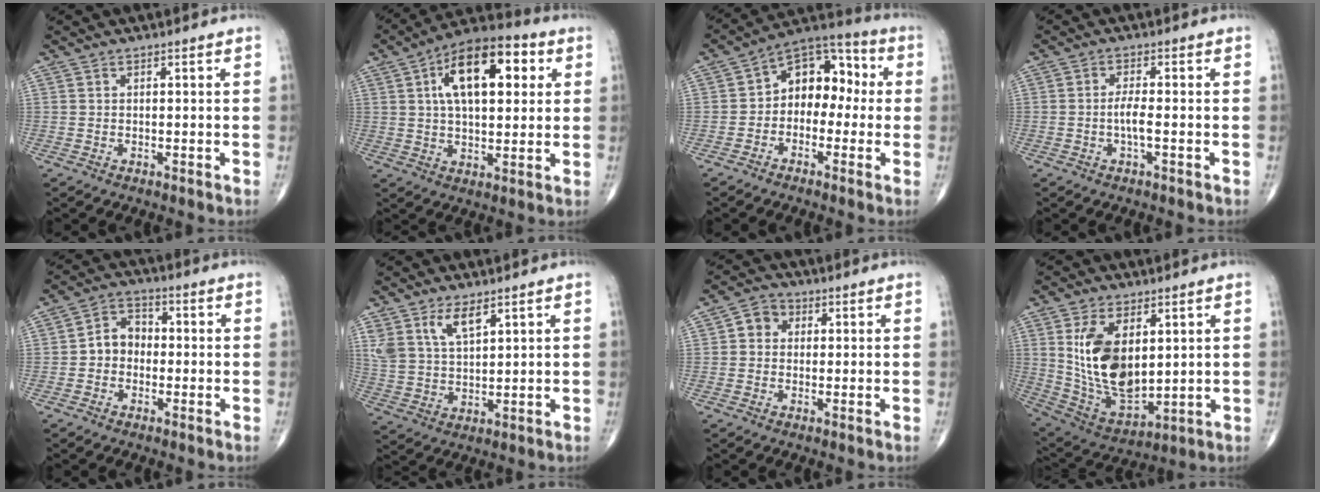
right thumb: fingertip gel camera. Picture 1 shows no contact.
{"total": 17.4, "force": [5.0, 8.6, 14.3], "torque": [-0.203, 0.014, 0.073]}
{"total": 11.2, "force": [-0.2, 7.9, 7.9], "torque": [-0.073, 0.046, -0.025]}
{"total": 3.0, "force": [-0.8, 0.6, 2.9], "torque": [-0.062, 0.004, -0.016]}
{"total": 5.9, "force": [-0.8, 4.8, 3.3], "torque": [-0.032, 0.027, -0.029]}
{"total": 7.3, "force": [4.4, 3.3, 4.8], "torque": [-0.089, -0.020, 0.094]}
{"total": 4.1, "force": [0.6, 3.5, 1.9], "torque": [-0.011, 0.009, 0.001]}
{"total": 15.7, "force": [3.5, 8.6, 12.6], "torque": [-0.220, -0.020, 0.088]}